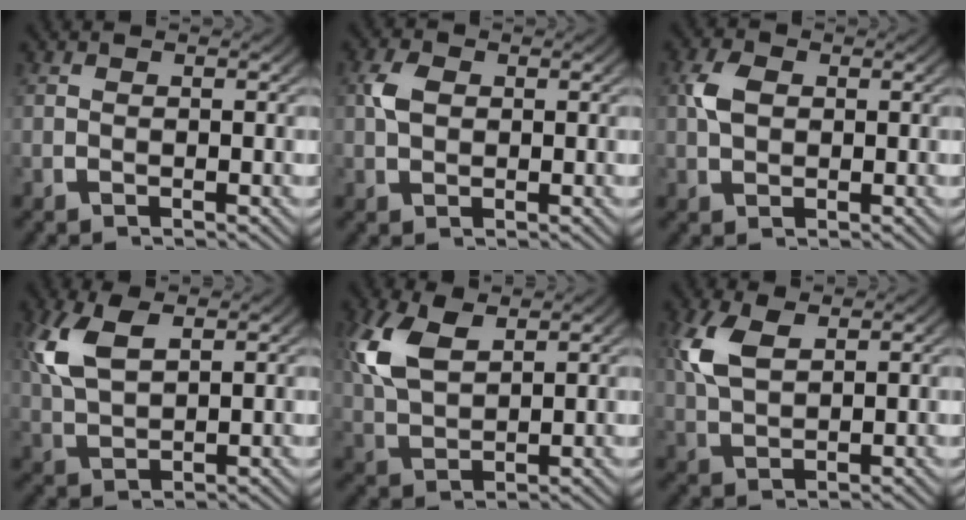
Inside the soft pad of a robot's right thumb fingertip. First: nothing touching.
{"total": 2.4, "force": [0.5, 1.8, 1.6], "torque": [-0.039, -0.003, 0.013]}
{"total": 2.8, "force": [0.6, 2.0, 1.8], "torque": [-0.046, -0.003, 0.016]}
{"total": 5.1, "force": [2.3, 2.7, 3.7], "torque": [-0.088, 0.000, 0.057]}
{"total": 5.7, "force": [2.6, 3.2, 3.9], "torque": [-0.095, -0.005, 0.063]}
{"total": 4.1, "force": [2.1, 2.1, 2.9], "torque": [-0.068, -0.001, 0.053]}